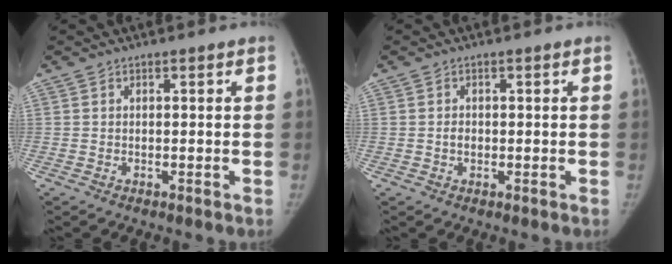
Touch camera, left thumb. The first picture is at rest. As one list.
[{"total": 1.5, "force": [-0.1, 1.2, 0.9], "torque": [-0.010, 0.003, -0.002]}]